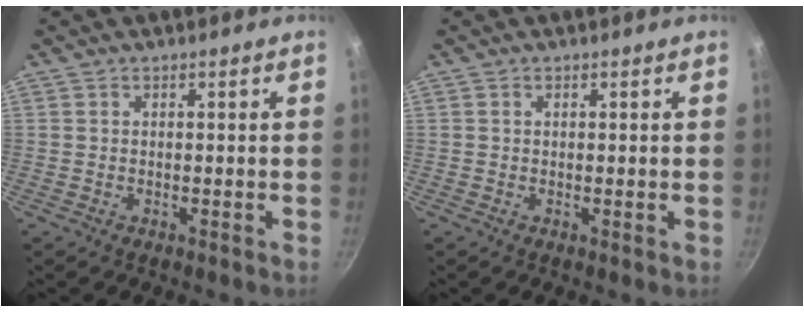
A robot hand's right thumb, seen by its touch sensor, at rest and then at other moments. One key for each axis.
{"total": 0.0}